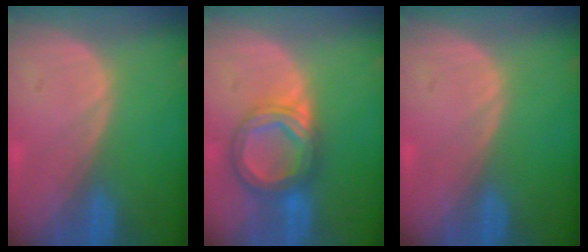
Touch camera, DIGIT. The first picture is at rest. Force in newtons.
{"total": 7.2, "press": 7.2, "slide": 0.6}
{"total": 0.0}